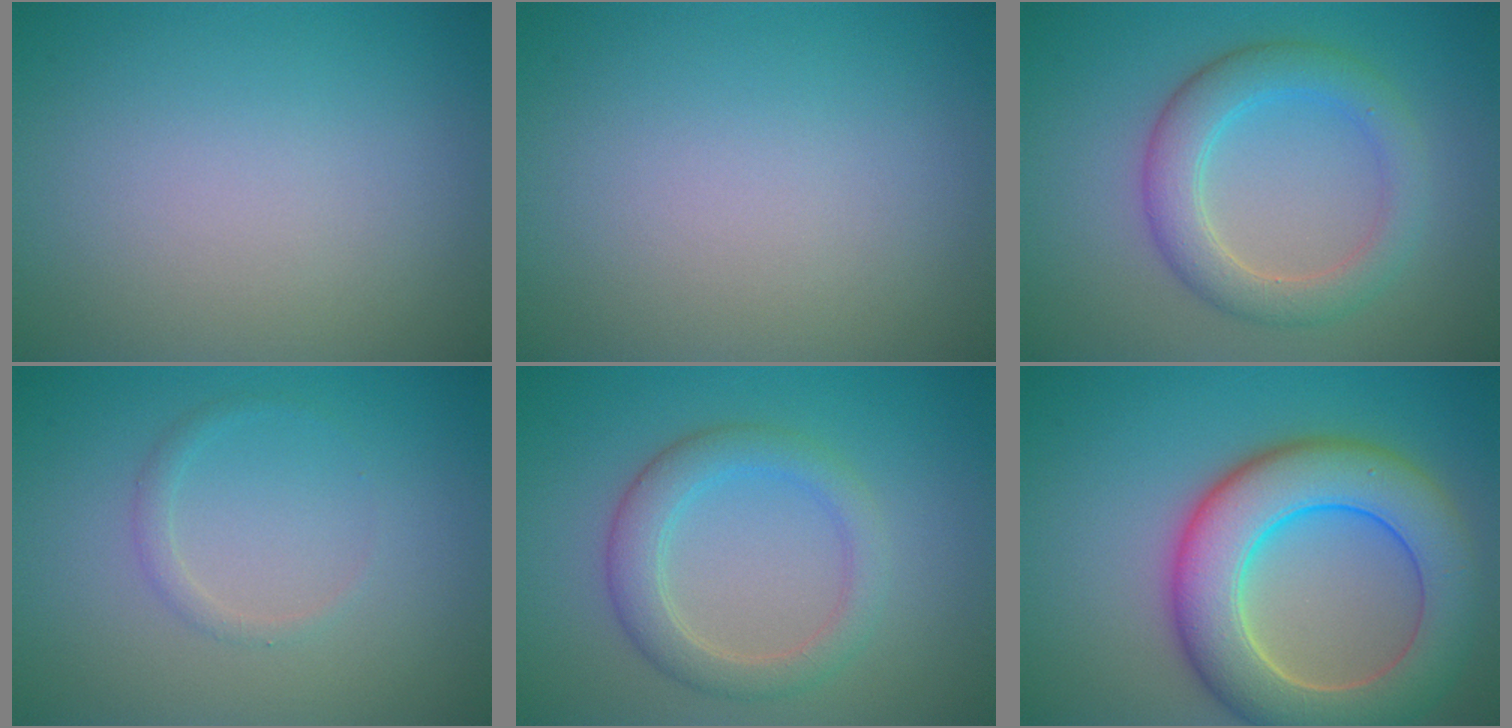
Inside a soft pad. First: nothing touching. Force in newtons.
{"total": 0.0}
{"total": 4.4, "press": 4.4, "slide": 0.1}
{"total": 1.0, "press": 1.0, "slide": 0.0}
{"total": 3.5, "press": 3.5, "slide": 0.0}
{"total": 9.6, "press": 9.6, "slide": 0.6}